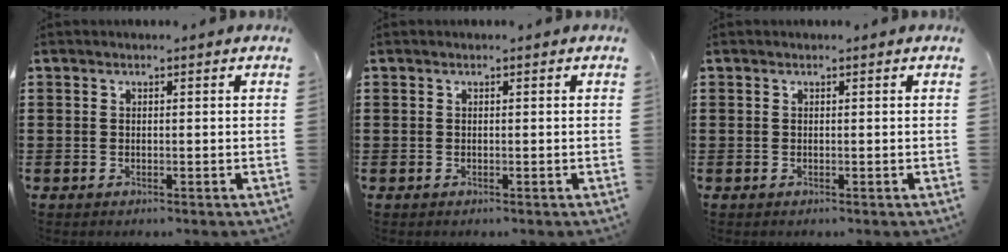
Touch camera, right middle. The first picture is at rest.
{"total": 0.0}
{"total": 0.0}